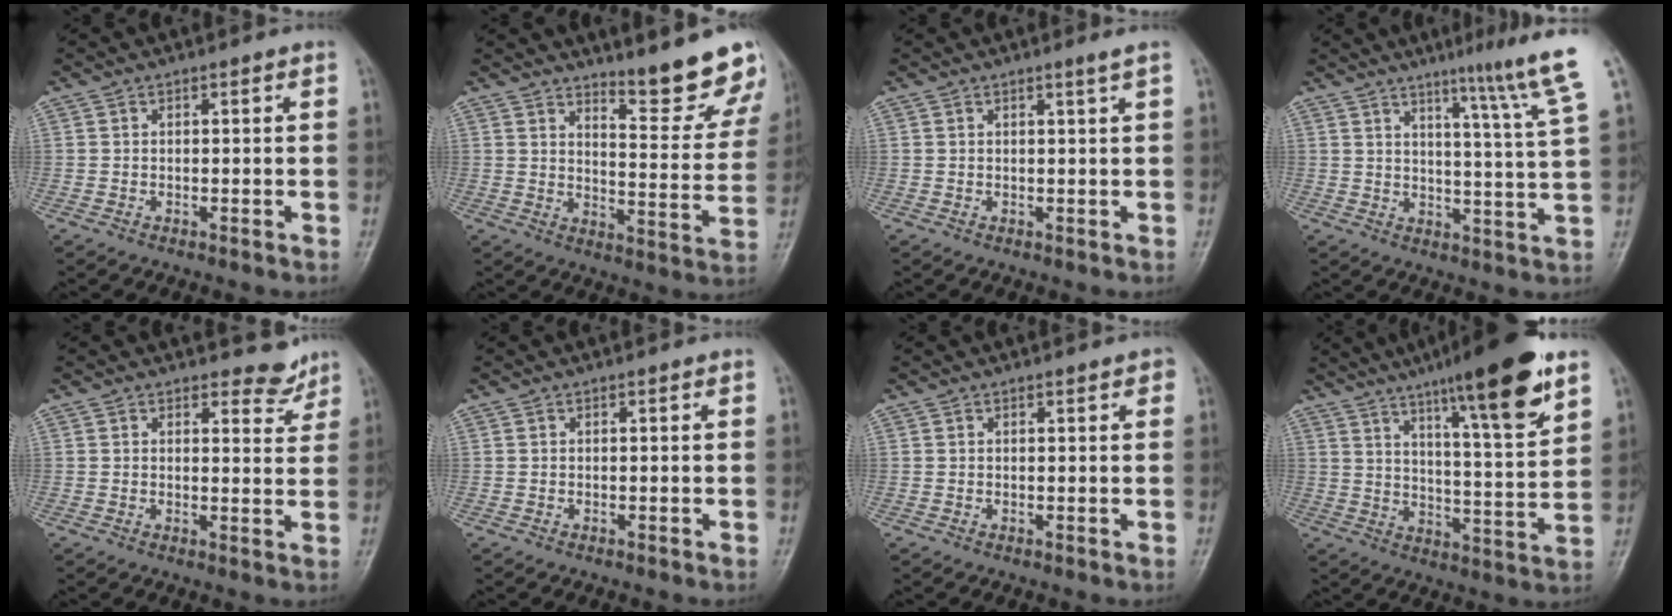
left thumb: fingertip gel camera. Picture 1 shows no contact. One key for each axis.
{"total": 12.1, "fx": 10.3, "fy": 2.2, "fz": 5.9, "tx": -0.042, "ty": -0.085, "tz": 0.142}
{"total": 1.2, "fx": 0.7, "fy": -0.4, "fz": 0.9, "tx": -0.024, "ty": -0.009, "tz": 0.016}
{"total": 12.3, "fx": 7.8, "fy": -1.6, "fz": 9.4, "tx": -0.128, "ty": -0.055, "tz": 0.099}
{"total": 3.9, "fx": 3.4, "fy": 1.7, "fz": 0.3, "tx": 0.018, "ty": -0.032, "tz": 0.038}
{"total": 0.0}
{"total": 1.2, "fx": 0.7, "fy": 0.5, "fz": 0.8, "tx": -0.005, "ty": 0.001, "tz": 0.007}
{"total": 18.6, "fx": 11.5, "fy": 2.6, "fz": 14.4, "tx": -0.197, "ty": -0.053, "tz": 0.179}